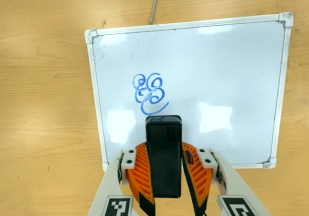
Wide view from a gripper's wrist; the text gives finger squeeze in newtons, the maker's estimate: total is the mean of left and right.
{"total": 10.1, "left": 8.0, "right": 12.1}